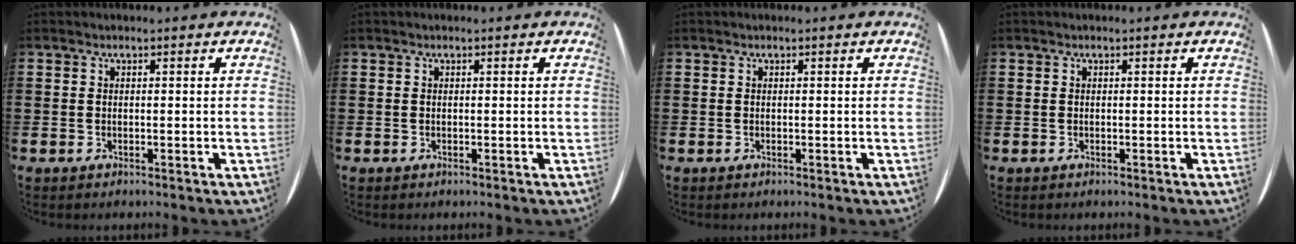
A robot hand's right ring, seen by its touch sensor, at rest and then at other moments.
{"total": 0.0}
{"total": 0.0}
{"total": 0.0}